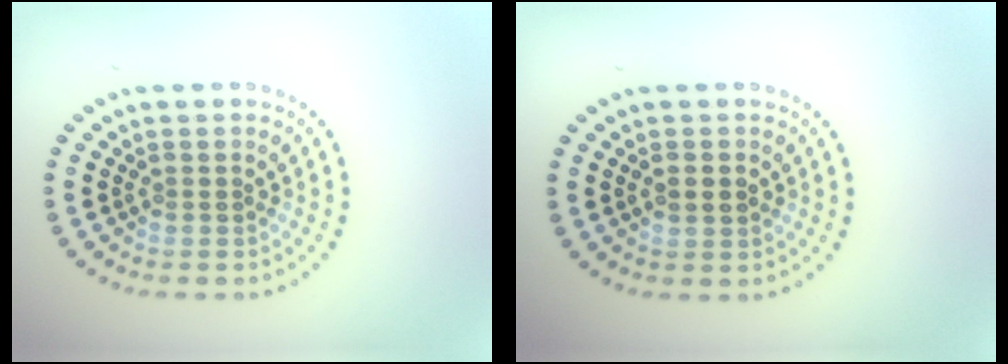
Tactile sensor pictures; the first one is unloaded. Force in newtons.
{"total": 2.0, "press": 2.0, "slide": 0.1}